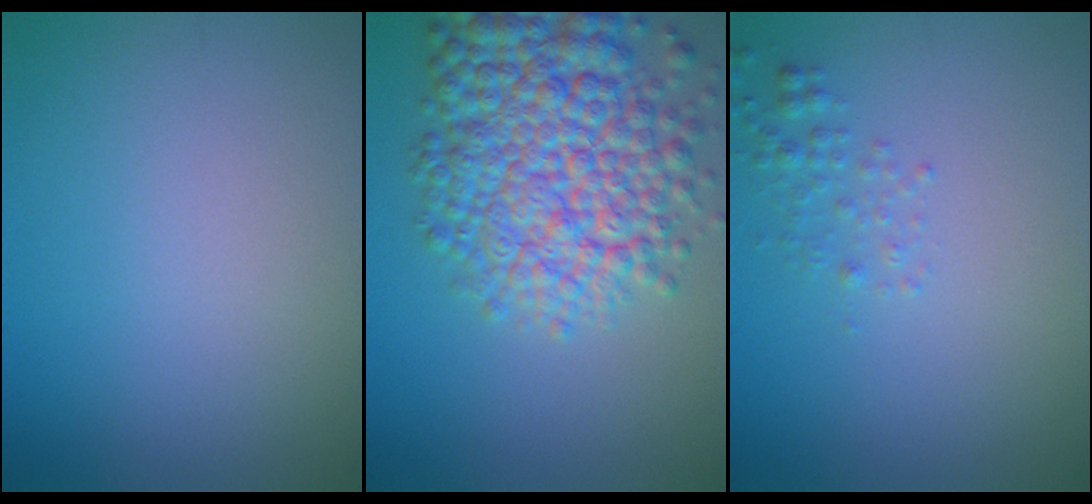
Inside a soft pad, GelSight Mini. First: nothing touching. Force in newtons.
{"total": 9.9, "press": 9.9, "slide": 0.3}
{"total": 1.3, "press": 1.3, "slide": 0.1}